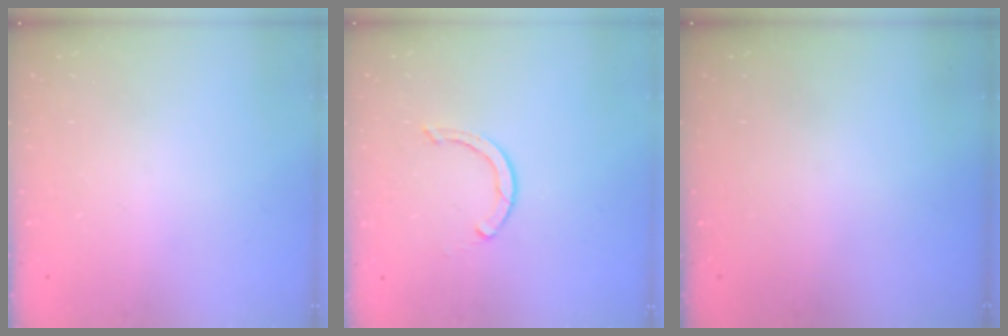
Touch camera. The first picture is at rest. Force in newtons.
{"total": 2.4, "press": 2.4, "slide": 0.0}
{"total": 0.0}